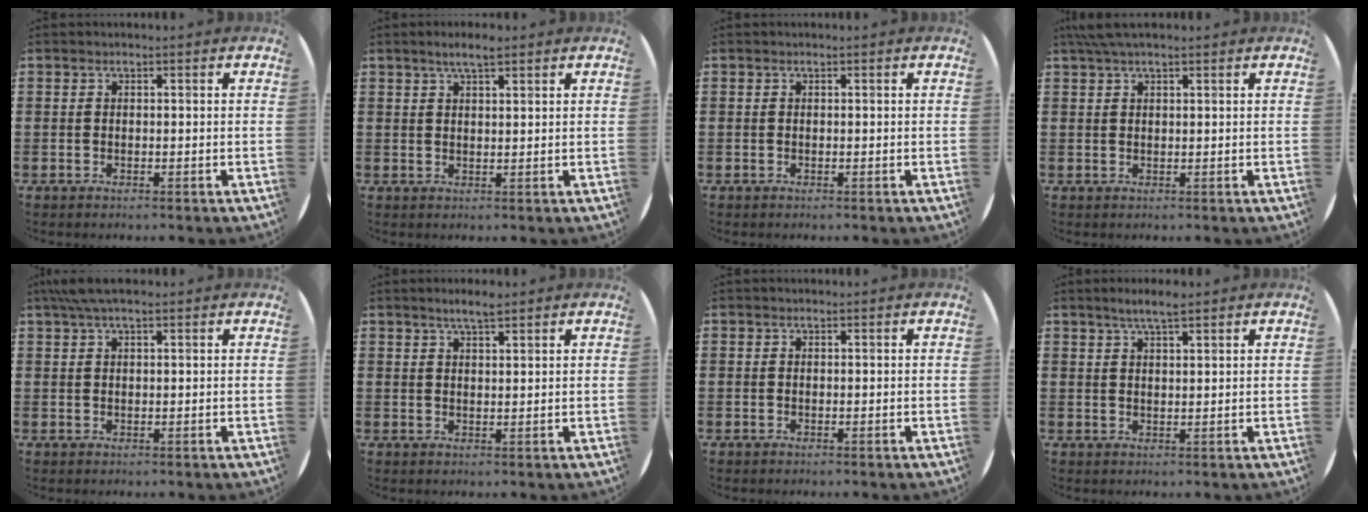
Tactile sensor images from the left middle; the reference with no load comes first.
{"total": 3.1, "force": [2.3, 0.6, 2.0], "torque": [-0.041, 0.006, 0.040]}
{"total": 0.0}
{"total": 2.1, "force": [1.7, 0.3, 1.2], "torque": [-0.025, 0.005, 0.031]}
{"total": 2.6, "force": [1.9, 0.5, 1.7], "torque": [-0.036, 0.006, 0.032]}
{"total": 3.0, "force": [2.5, 0.4, 1.7], "torque": [-0.034, 0.004, 0.043]}
{"total": 0.0}
{"total": 3.5, "force": [2.7, 0.4, 2.1], "torque": [-0.035, 0.001, 0.046]}